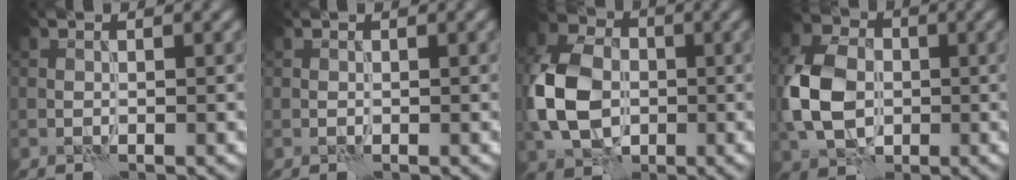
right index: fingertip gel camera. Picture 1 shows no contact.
{"total": 0.0}
{"total": 9.1, "force": [-1.1, 6.6, 6.2], "torque": [-0.143, 0.006, -0.036]}
{"total": 7.8, "force": [-0.8, 5.7, 5.3], "torque": [-0.123, 0.008, -0.028]}